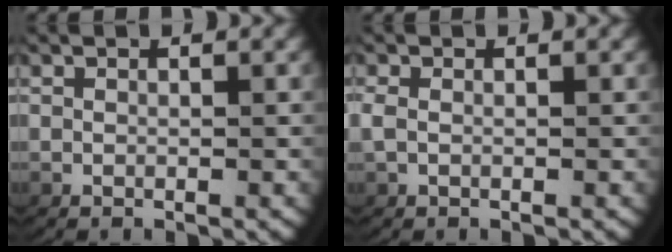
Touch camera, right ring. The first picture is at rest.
{"total": 1.0, "force": [0.0, 0.7, 0.8], "torque": [-0.030, -0.002, 0.004]}